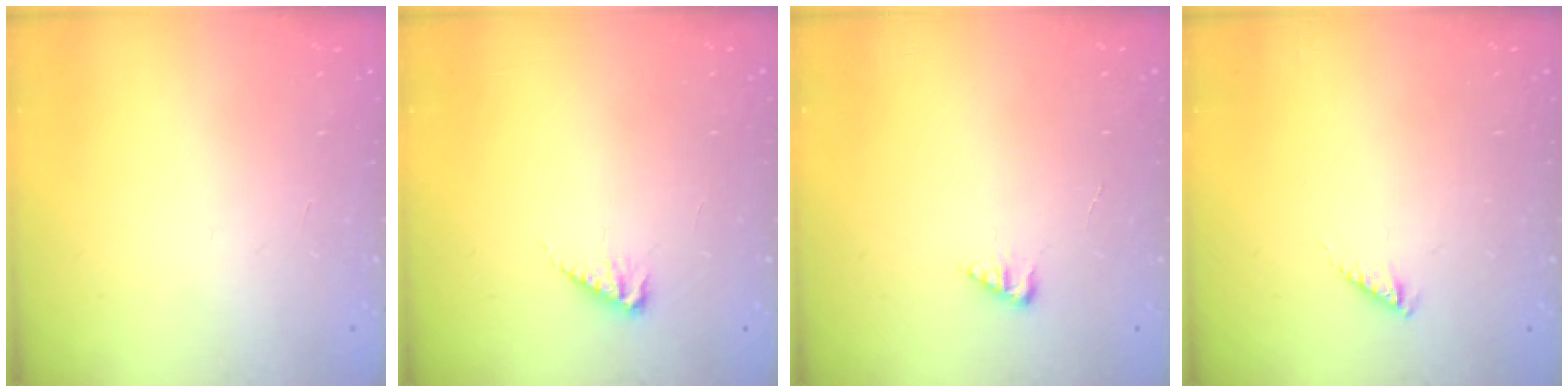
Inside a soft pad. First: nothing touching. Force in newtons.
{"total": 2.9, "press": 2.9, "slide": 0.4}
{"total": 2.7, "press": 2.7, "slide": 0.3}
{"total": 2.3, "press": 2.3, "slide": 0.3}